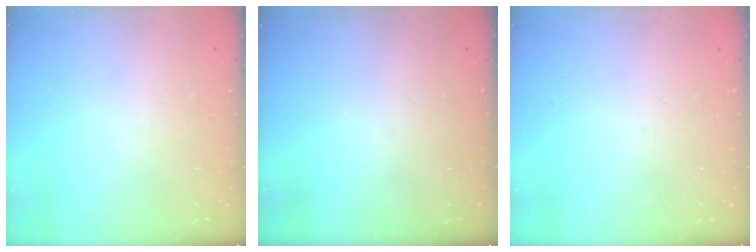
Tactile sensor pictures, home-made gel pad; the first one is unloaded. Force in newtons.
{"total": 0.0}
{"total": 0.0}